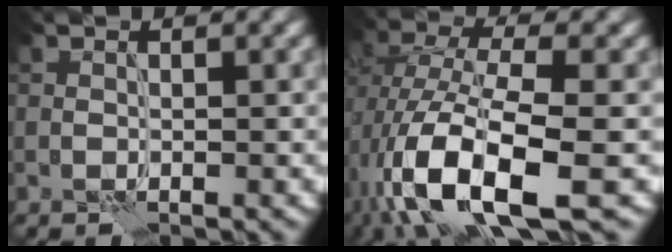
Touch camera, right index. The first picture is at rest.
{"total": 11.2, "force": [-4.1, 4.5, 9.4], "torque": [-0.185, -0.003, -0.075]}